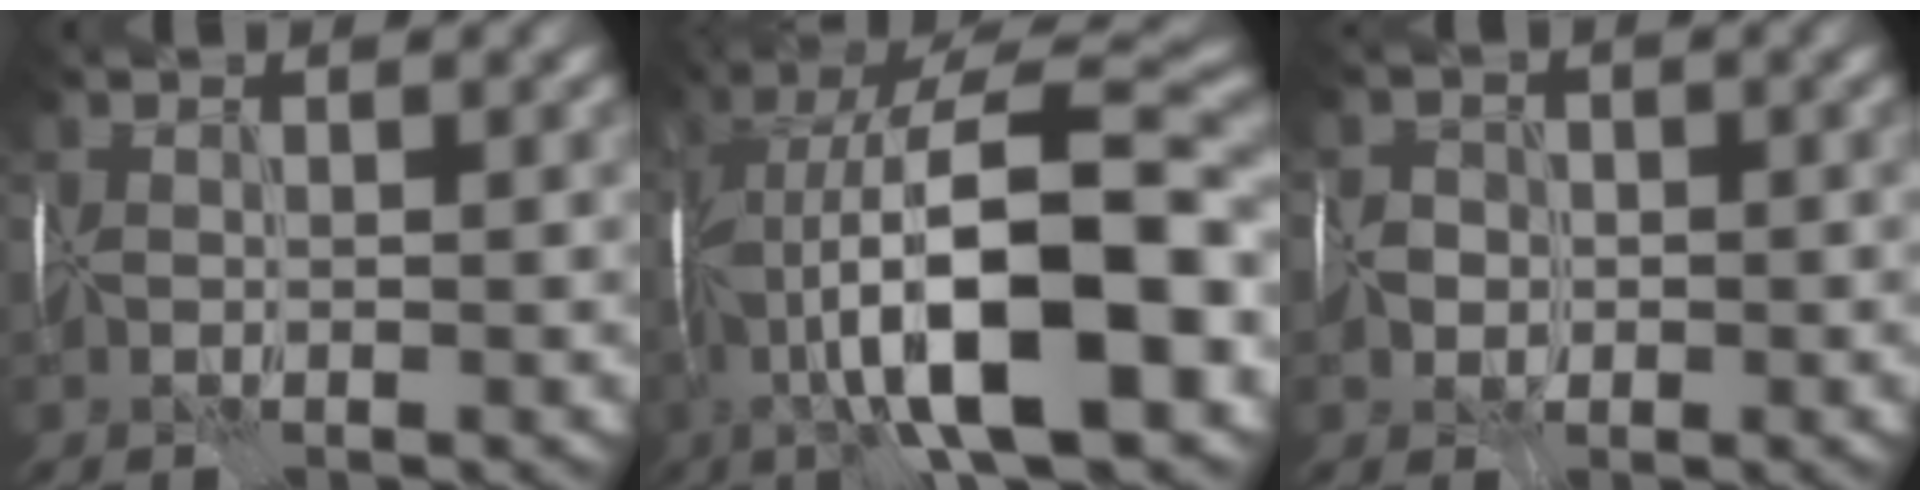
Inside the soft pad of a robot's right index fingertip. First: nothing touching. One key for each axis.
{"total": 15.8, "fx": -3.9, "fy": 4.7, "fz": 14.6, "tx": -0.242, "ty": 0.023, "tz": -0.066}
{"total": 4.3, "fx": -1.1, "fy": 3.8, "fz": 1.8, "tx": -0.015, "ty": 0.020, "tz": -0.044}